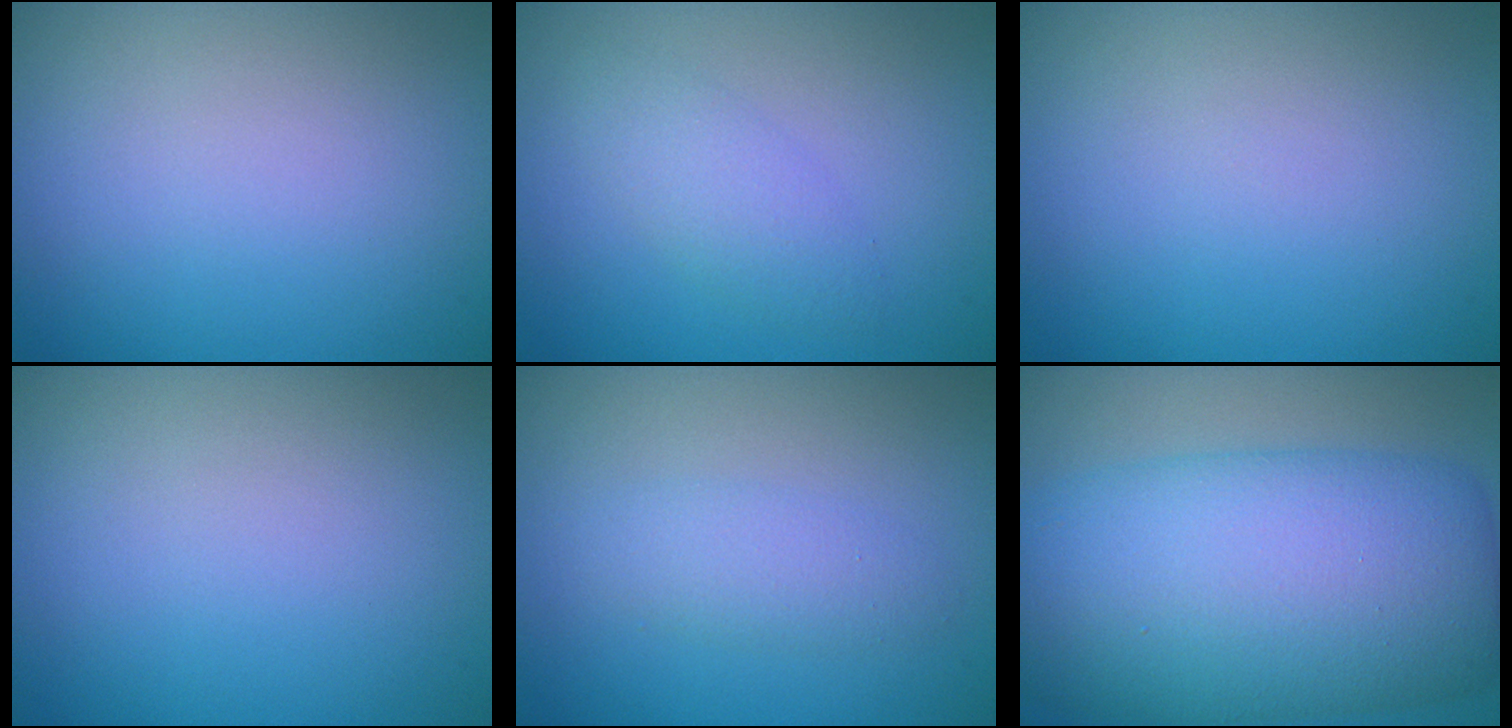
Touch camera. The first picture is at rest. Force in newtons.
{"total": 2.2, "press": 2.2, "slide": 0.1}
{"total": 0.0}
{"total": 0.0}
{"total": 1.9, "press": 1.9, "slide": 0.1}
{"total": 13.6, "press": 13.6, "slide": 0.3}